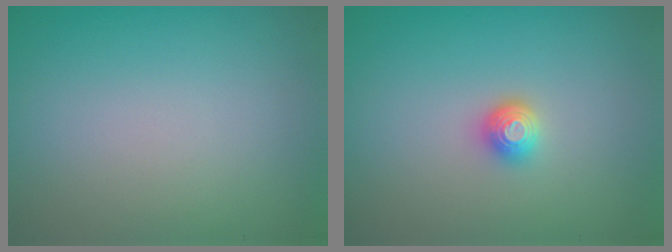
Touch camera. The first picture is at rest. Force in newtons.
{"total": 1.5, "press": 1.3, "slide": 0.8}